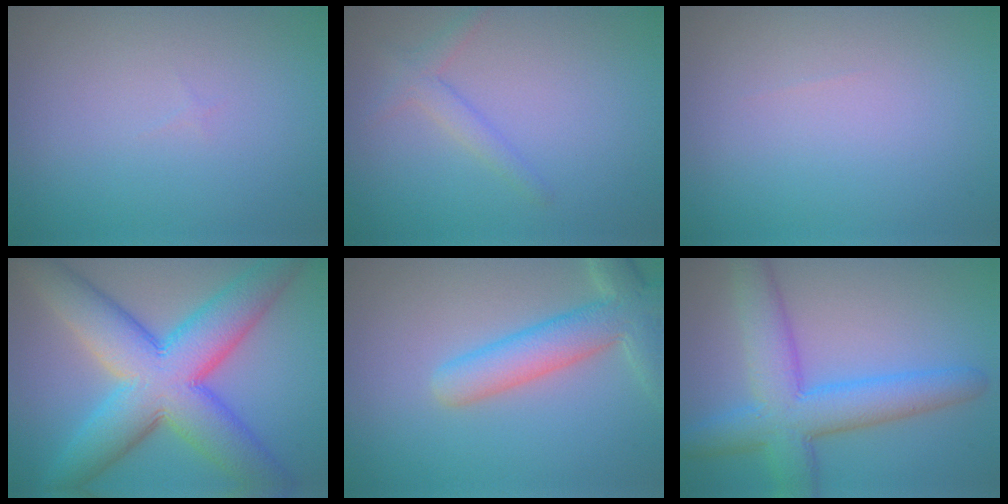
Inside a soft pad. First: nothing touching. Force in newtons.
{"total": 1.7, "press": 1.7, "slide": 0.1}
{"total": 0.0}
{"total": 11.9, "press": 11.9, "slide": 0.3}
{"total": 5.4, "press": 5.4, "slide": 0.4}
{"total": 7.2, "press": 7.2, "slide": 0.2}